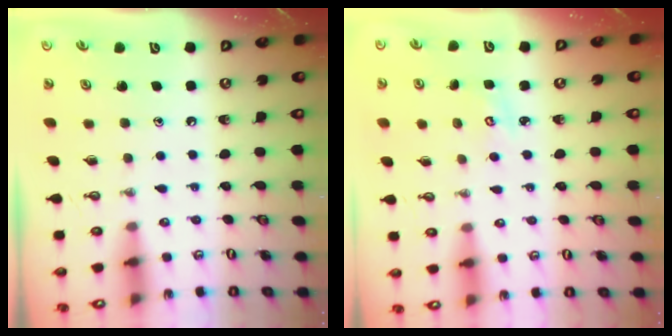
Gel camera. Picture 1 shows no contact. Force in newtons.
{"total": 2.6, "press": 2.6, "slide": 0.3}